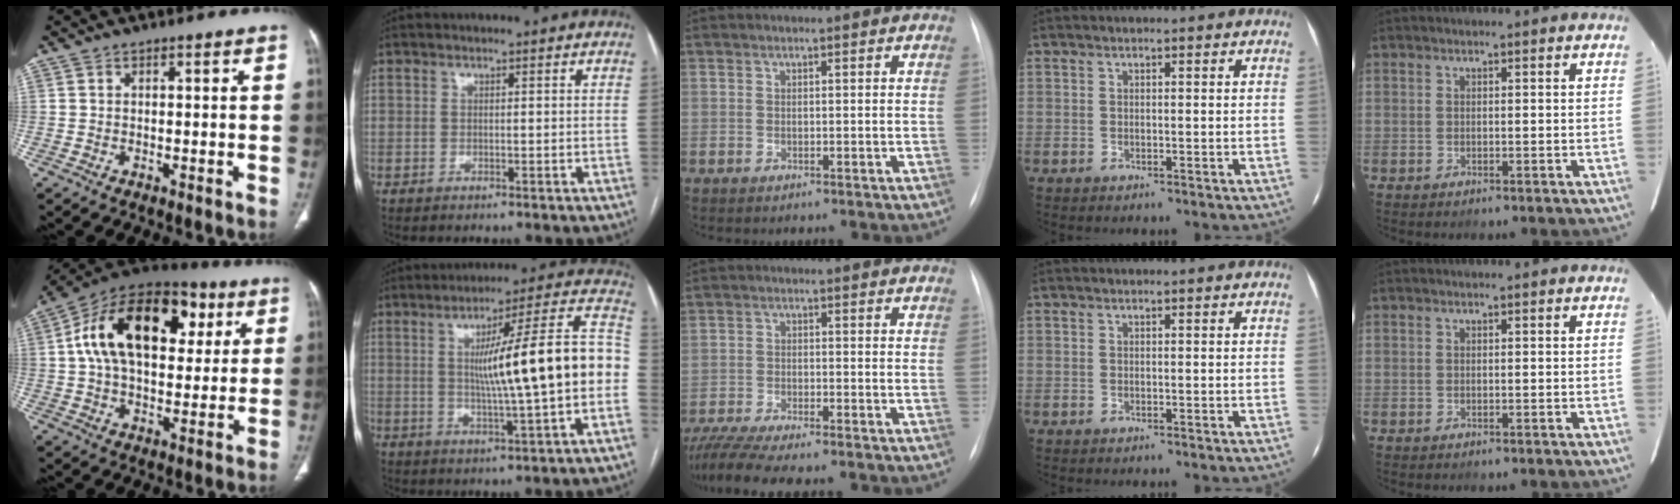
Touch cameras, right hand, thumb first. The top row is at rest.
{"thumb": {"total": 24.1, "force": [6.5, 14.5, 18.1], "torque": [-0.281, 0.021, 0.097]}, "index": {"total": 17.9, "force": [-0.2, 0.5, 17.9], "torque": [-0.259, 0.027, -0.005]}, "middle": {"total": 9.7, "force": [-8.4, 0.6, 4.7], "torque": [-0.078, -0.013, -0.134]}}